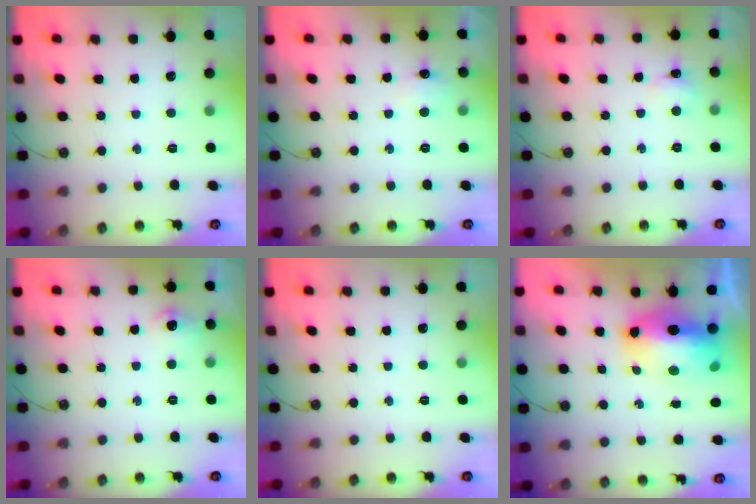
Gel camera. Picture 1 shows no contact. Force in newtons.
{"total": 7.1, "press": 7.0, "slide": 1.0}
{"total": 5.1, "press": 4.7, "slide": 2.0}
{"total": 7.9, "press": 7.8, "slide": 1.0}
{"total": 0.0}
{"total": 13.2, "press": 13.0, "slide": 2.0}